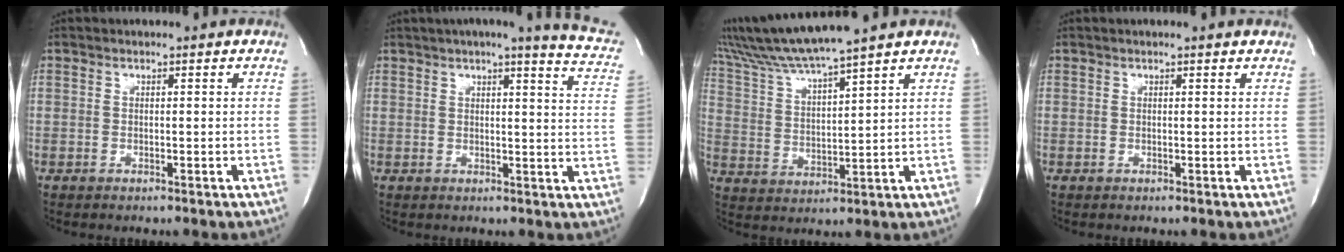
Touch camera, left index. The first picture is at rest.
{"total": 14.0, "force": [11.3, 1.2, 8.2], "torque": [-0.100, -0.014, 0.113]}
{"total": 11.2, "force": [9.9, -1.5, 5.1], "torque": [-0.106, 0.009, 0.188]}
{"total": 1.7, "force": [1.6, -0.1, 0.7], "torque": [-0.015, 0.010, 0.017]}